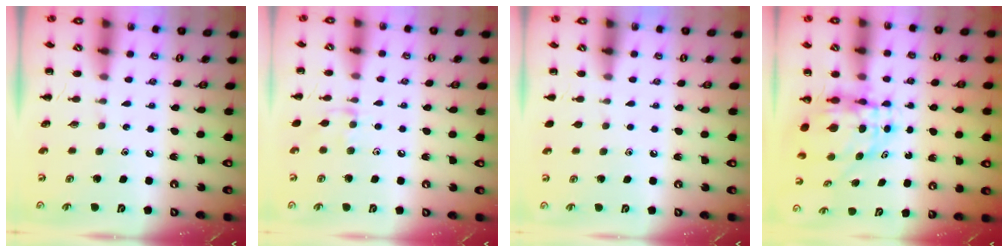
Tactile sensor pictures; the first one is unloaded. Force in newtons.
{"total": 4.7, "press": 4.5, "slide": 1.2}
{"total": 0.6, "press": 0.6, "slide": 0.1}
{"total": 6.5, "press": 6.3, "slide": 1.5}